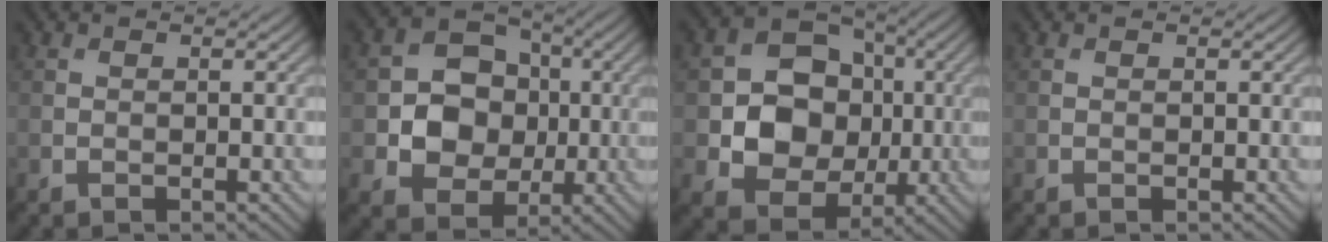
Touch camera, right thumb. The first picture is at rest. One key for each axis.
{"total": 8.7, "fx": -0.3, "fy": 7.5, "fz": 4.5, "tx": -0.085, "ty": 0.001, "tz": -0.021}
{"total": 10.8, "fx": -0.3, "fy": 9.1, "fz": 5.7, "tx": -0.103, "ty": 0.000, "tz": -0.017}
{"total": 0.0}